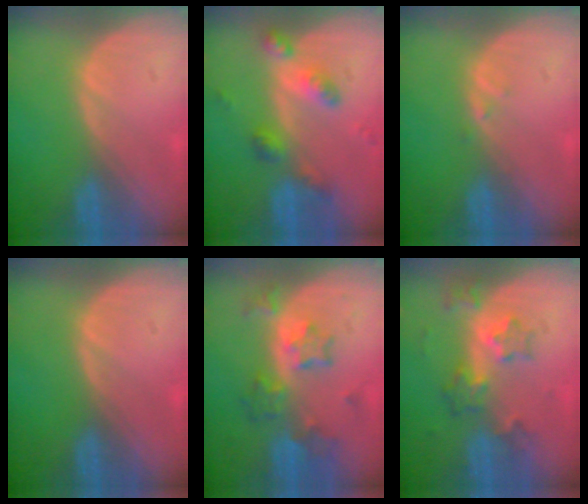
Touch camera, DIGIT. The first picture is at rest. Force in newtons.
{"total": 6.2, "press": 5.4, "slide": 3.0}
{"total": 0.6, "press": 0.6, "slide": 0.1}
{"total": 0.0}
{"total": 7.3, "press": 6.5, "slide": 3.3}
{"total": 6.1, "press": 5.4, "slide": 2.8}